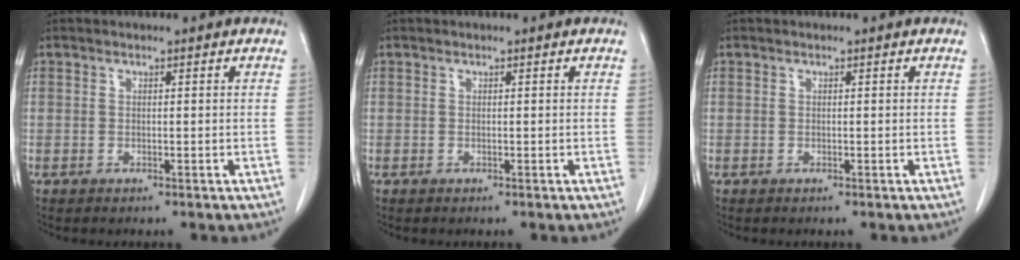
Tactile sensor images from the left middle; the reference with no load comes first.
{"total": 0.0}
{"total": 0.0}